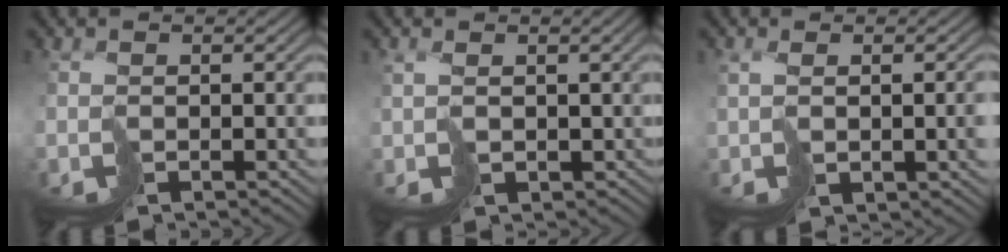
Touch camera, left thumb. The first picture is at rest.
{"total": 2.6, "force": [1.1, 1.3, 2.0], "torque": [-0.047, -0.002, 0.030]}
{"total": 4.3, "force": [0.7, 1.8, 3.9], "torque": [-0.076, -0.007, 0.027]}